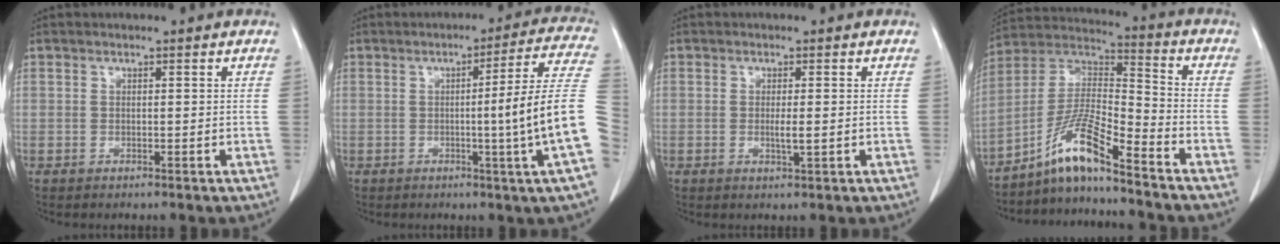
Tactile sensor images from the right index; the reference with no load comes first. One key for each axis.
{"total": 13.3, "fx": -2.0, "fy": -2.9, "fz": 12.8, "tx": -0.155, "ty": -0.006, "tz": -0.032}
{"total": 1.9, "fx": -0.1, "fy": 0.2, "fz": 1.9, "tx": -0.033, "ty": -0.004, "tz": -0.001}
{"total": 10.1, "fx": -7.6, "fy": 0.2, "fz": 6.6, "tx": -0.134, "ty": 0.010, "tz": -0.147}